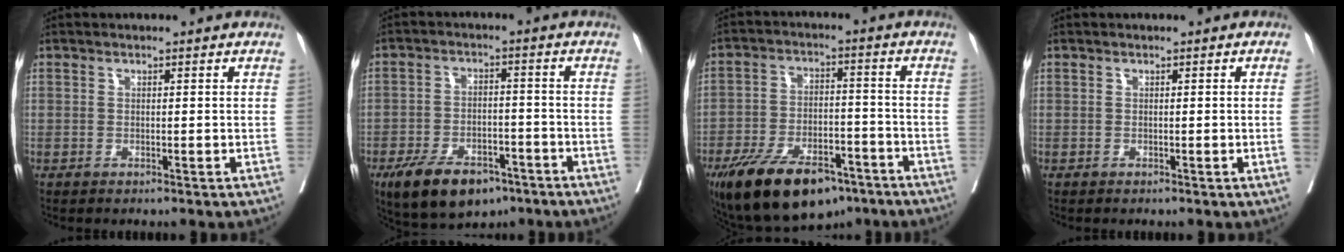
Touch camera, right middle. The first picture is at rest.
{"total": 10.7, "force": [-6.9, 5.3, 6.2], "torque": [-0.103, -0.005, -0.108]}
{"total": 15.8, "force": [-10.8, 6.7, 9.4], "torque": [-0.169, -0.004, -0.177]}
{"total": 1.4, "force": [-0.2, -0.6, 1.2], "torque": [-0.015, -0.001, -0.001]}